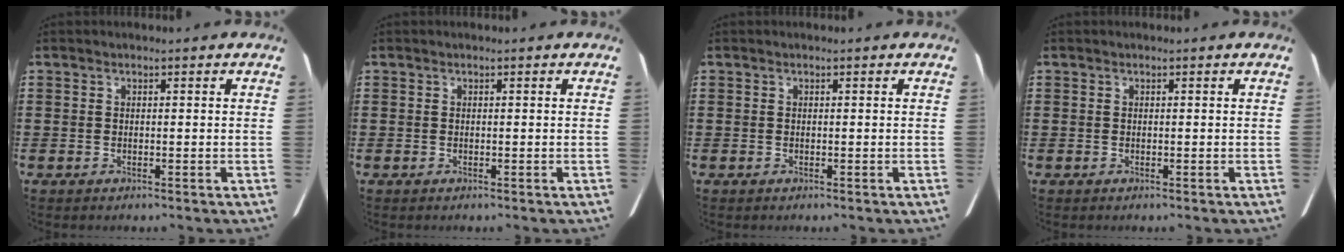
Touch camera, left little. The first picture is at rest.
{"total": 0.0}
{"total": 0.0}
{"total": 0.0}